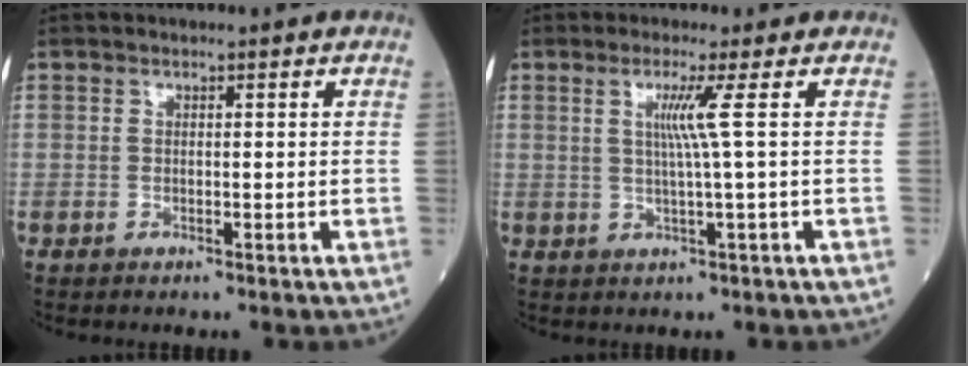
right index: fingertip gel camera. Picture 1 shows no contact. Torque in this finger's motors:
{"motor_torque": [0.58, 0.23, 0.25, 0.10]}